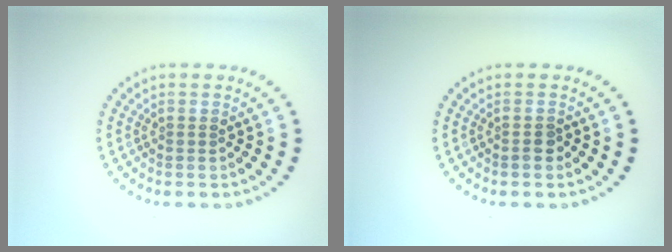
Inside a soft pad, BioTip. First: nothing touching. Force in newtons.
{"total": 1.3, "press": 1.2, "slide": 0.4}